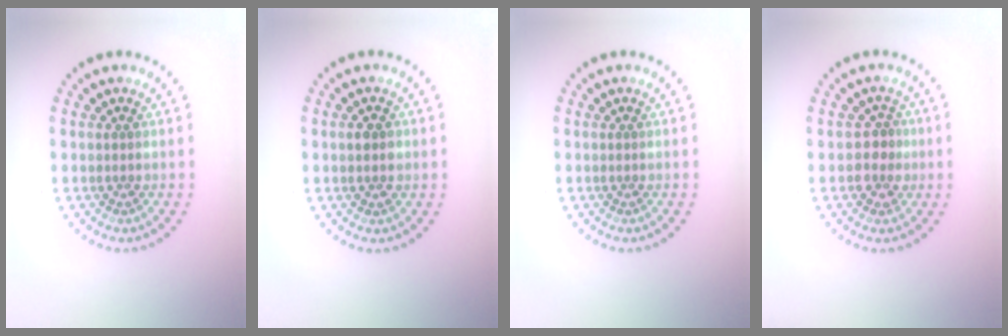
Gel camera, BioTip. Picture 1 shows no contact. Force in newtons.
{"total": 1.3, "press": 1.3, "slide": 0.2}
{"total": 0.0}
{"total": 2.1, "press": 2.0, "slide": 0.8}